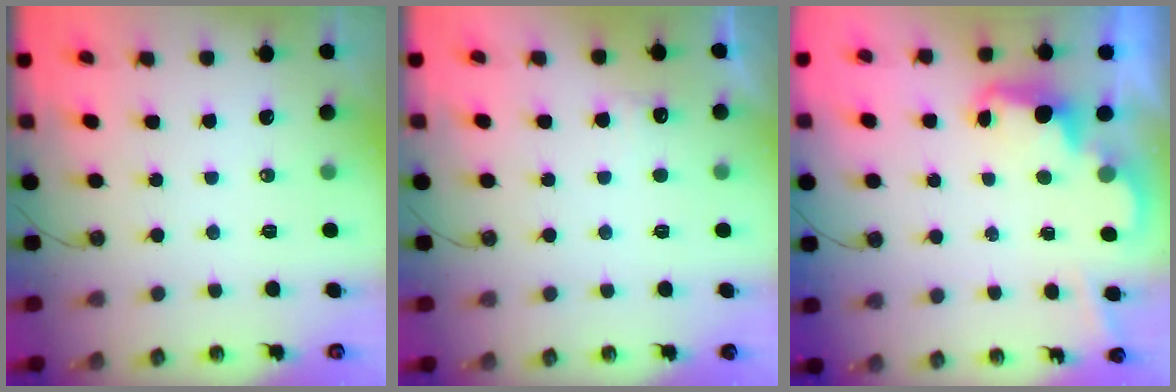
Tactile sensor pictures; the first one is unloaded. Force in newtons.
{"total": 5.9, "press": 5.7, "slide": 1.4}
{"total": 2.3, "press": 2.3, "slide": 0.5}